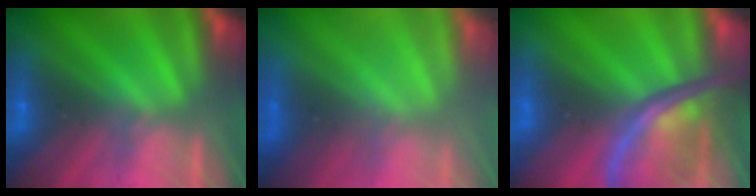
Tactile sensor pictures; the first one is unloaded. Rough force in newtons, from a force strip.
{"total": 6.3}
{"total": 2.6}